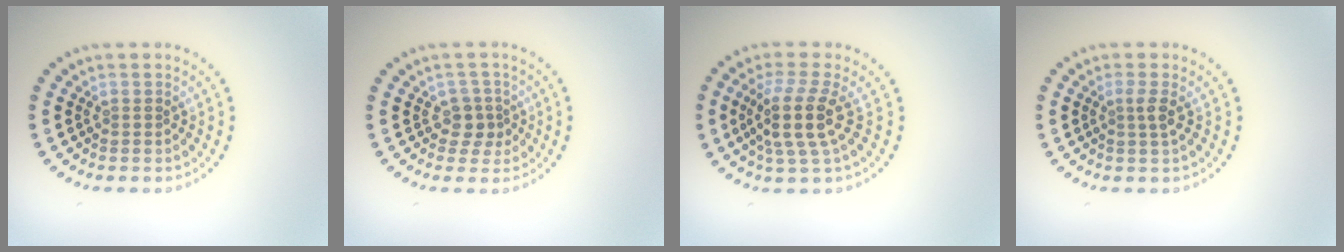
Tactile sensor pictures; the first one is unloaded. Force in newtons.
{"total": 1.9, "press": 1.6, "slide": 1.0}
{"total": 4.2, "press": 3.2, "slide": 2.7}
{"total": 1.5, "press": 1.1, "slide": 1.0}